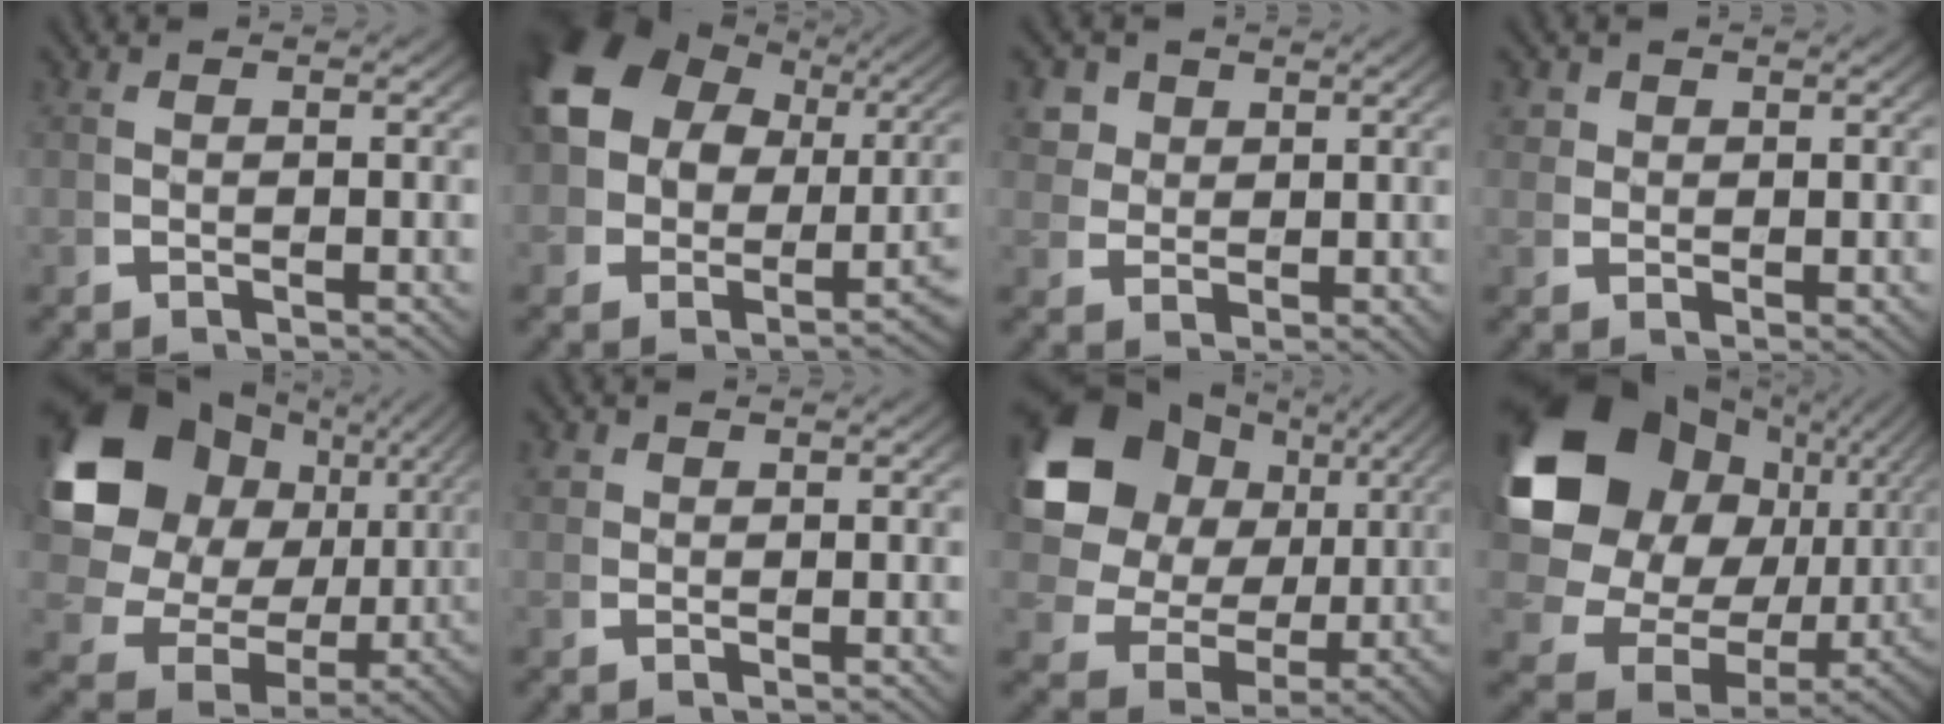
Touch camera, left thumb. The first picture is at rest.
{"total": 10.7, "force": [0.5, 8.6, 6.3], "torque": [-0.149, -0.025, 0.021]}
{"total": 4.8, "force": [2.1, 3.7, 2.2], "torque": [-0.035, -0.006, 0.041]}
{"total": 2.1, "force": [1.0, 1.6, 0.9], "torque": [-0.010, -0.008, 0.024]}
{"total": 17.4, "force": [1.7, 13.2, 11.2], "torque": [-0.253, -0.036, 0.047]}
{"total": 1.5, "force": [0.7, 1.3, 0.5], "torque": [-0.007, -0.005, 0.016]}
{"total": 14.3, "force": [2.3, 10.8, 9.0], "torque": [-0.209, -0.030, 0.054]}
{"total": 22.8, "force": [0.9, 17.1, 15.1], "torque": [-0.322, -0.048, 0.037]}